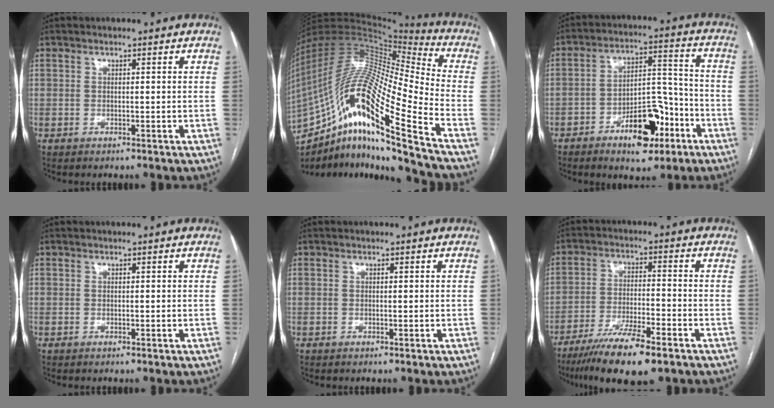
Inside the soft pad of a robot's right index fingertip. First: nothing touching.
{"total": 24.1, "force": [-13.7, 1.1, 19.8], "torque": [-0.387, -0.005, -0.249]}
{"total": 12.1, "force": [-6.4, 5.1, 8.9], "torque": [-0.139, 0.025, -0.091]}
{"total": 0.0}
{"total": 0.0}
{"total": 11.8, "force": [-8.2, 1.7, 8.2], "torque": [-0.143, -0.025, -0.138]}